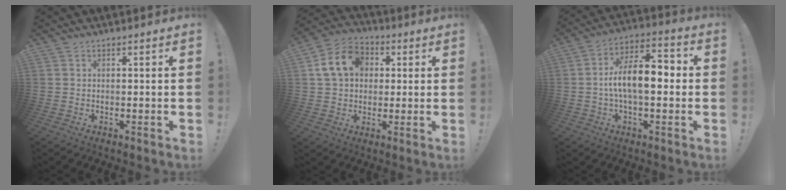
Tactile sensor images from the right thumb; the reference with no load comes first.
{"total": 13.5, "force": [3.6, 10.6, 7.5], "torque": [-0.120, 0.006, 0.073]}
{"total": 13.6, "force": [-1.0, 6.4, 12.0], "torque": [-0.206, 0.011, -0.021]}